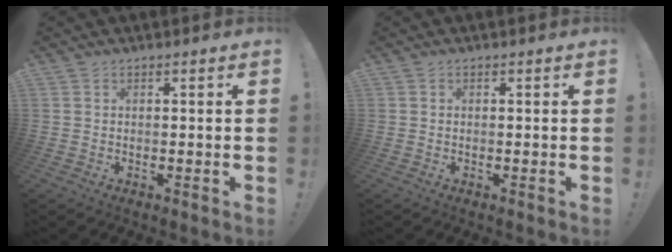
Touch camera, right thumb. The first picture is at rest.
{"total": 0.0}